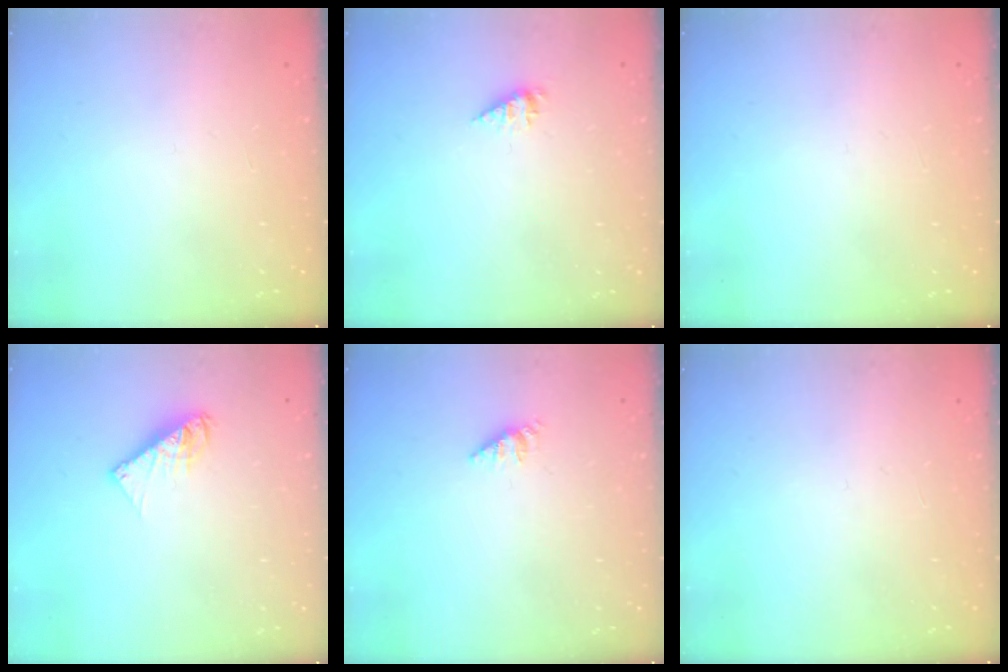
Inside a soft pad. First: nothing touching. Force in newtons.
{"total": 2.3, "press": 2.3, "slide": 0.3}
{"total": 0.0}
{"total": 6.5, "press": 6.5, "slide": 0.3}
{"total": 2.6, "press": 2.6, "slide": 0.3}
{"total": 0.0}